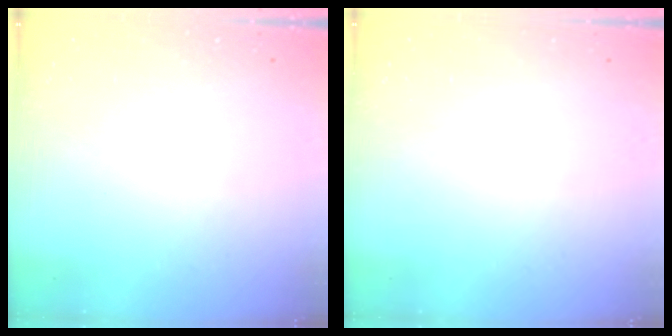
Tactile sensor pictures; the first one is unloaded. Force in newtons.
{"total": 0.0}